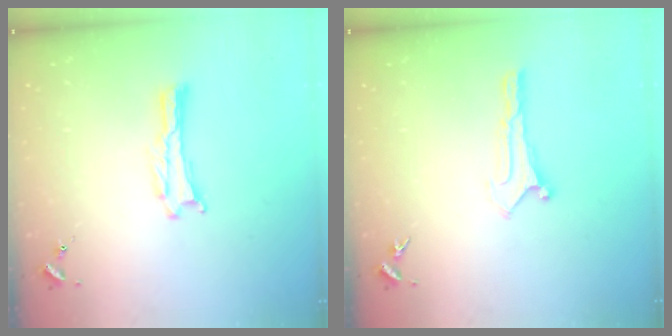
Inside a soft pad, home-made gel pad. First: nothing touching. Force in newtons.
{"total": 0.0}